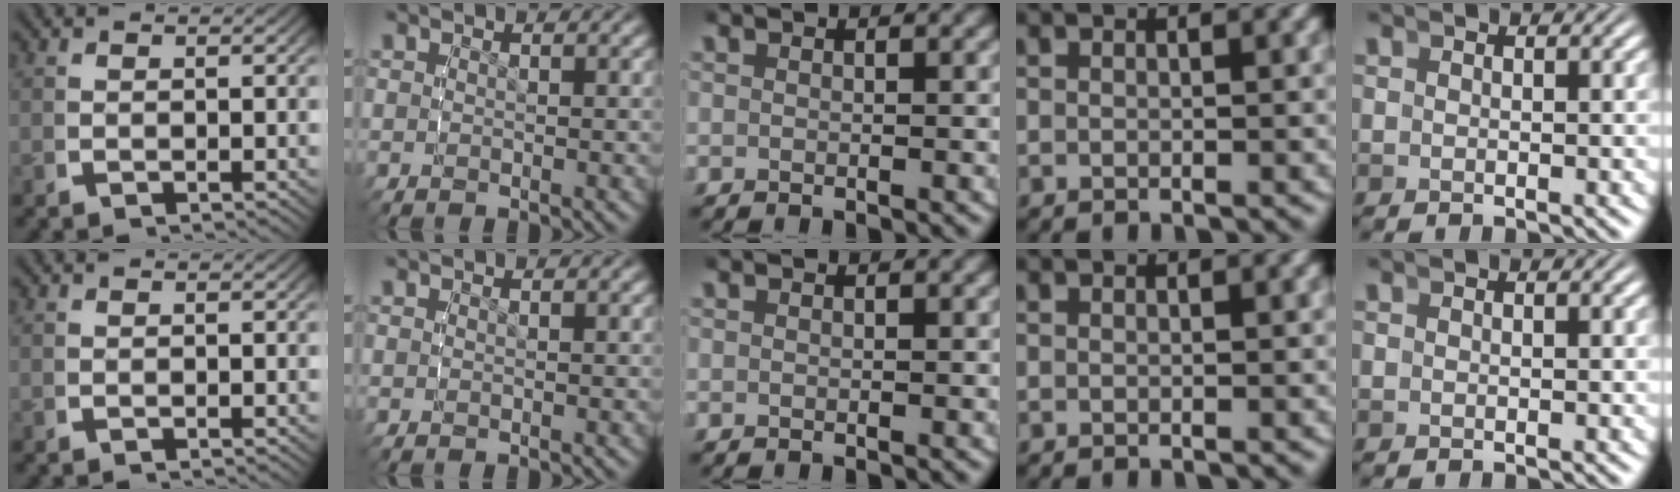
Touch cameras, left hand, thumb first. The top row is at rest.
{}